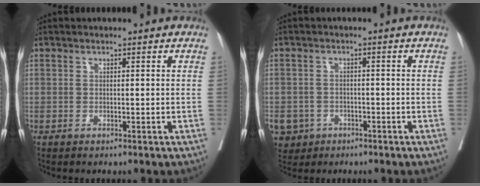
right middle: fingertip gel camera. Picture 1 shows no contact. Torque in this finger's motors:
{"motor_torque": [1.15, -0.99, 1.05, 0.21]}